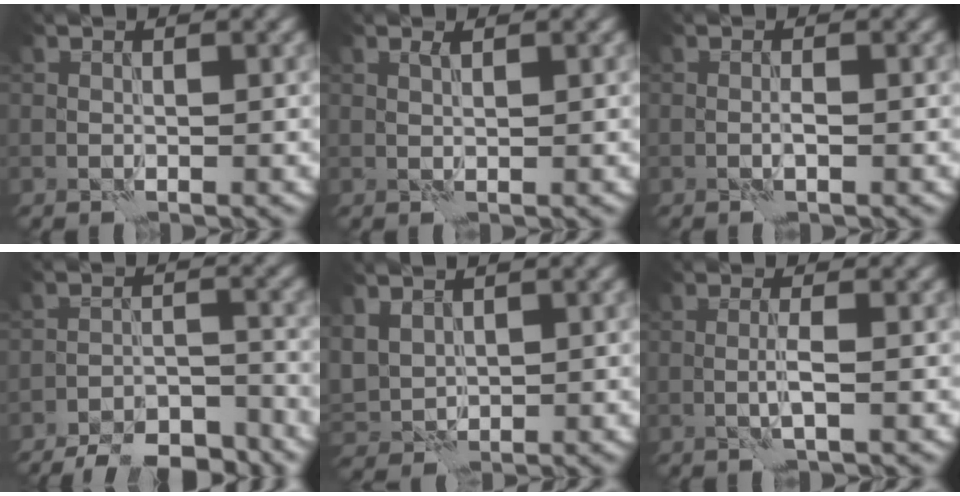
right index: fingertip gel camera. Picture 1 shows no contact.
{"total": 0.7, "force": [0.6, -0.1, 0.4], "torque": [-0.011, 0.002, 0.008]}
{"total": 0.6, "force": [-0.2, -0.1, 0.6], "torque": [-0.010, 0.002, -0.004]}
{"total": 10.2, "force": [-9.2, 2.7, 3.6], "torque": [-0.047, -0.014, -0.137]}
{"total": 2.8, "force": [1.7, 1.9, 1.2], "torque": [-0.040, 0.001, 0.036]}
{"total": 1.3, "force": [-0.1, -0.1, 1.3], "torque": [-0.028, 0.002, -0.007]}